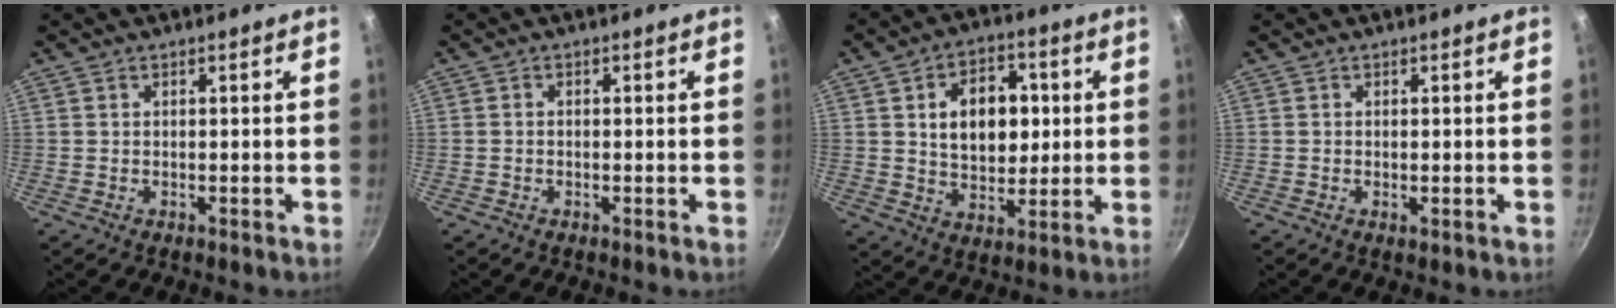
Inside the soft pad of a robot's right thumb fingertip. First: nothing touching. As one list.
[{"total": 0.6, "force": [-0.3, 0.4, 0.4], "torque": [-0.007, 0.004, -0.006]}, {"total": 13.3, "force": [2.4, 9.1, 9.4], "torque": [-0.102, -0.001, 0.038]}, {"total": 0.8, "force": [-0.1, 0.4, 0.7], "torque": [-0.011, -0.002, -0.003]}]